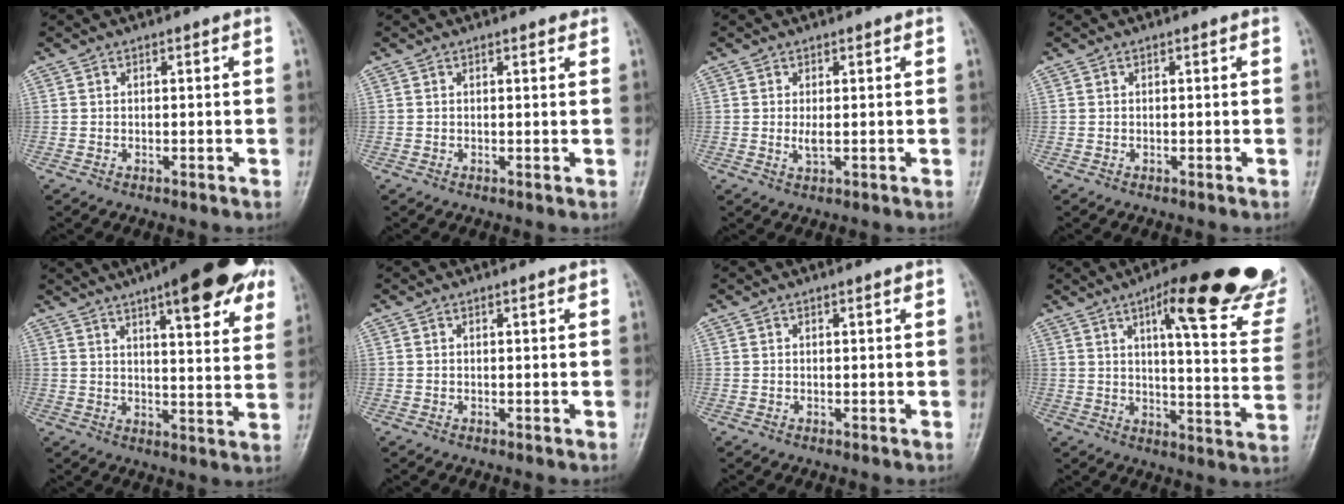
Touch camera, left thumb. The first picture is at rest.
{"total": 1.1, "force": [0.9, 0.3, 0.6], "torque": [-0.008, -0.004, 0.010]}
{"total": 1.7, "force": [0.4, 0.5, 1.6], "torque": [-0.032, -0.005, 0.009]}
{"total": 0.0}
{"total": 21.3, "force": [12.0, 5.7, 16.7], "torque": [-0.203, -0.026, 0.156]}
{"total": 0.6, "force": [0.5, 0.0, 0.4], "torque": [-0.009, -0.002, 0.009]}
{"total": 0.6, "force": [0.5, 0.0, 0.4], "torque": [-0.009, -0.002, 0.009]}
{"total": 26.5, "force": [17.1, 6.2, 19.3], "torque": [-0.224, -0.067, 0.217]}